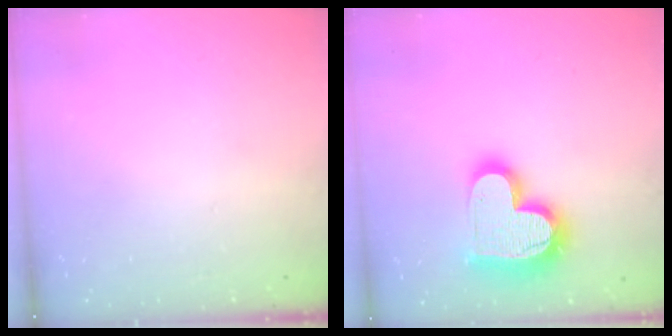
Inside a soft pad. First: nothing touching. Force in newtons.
{"total": 19.1, "press": 19.0, "slide": 1.6}